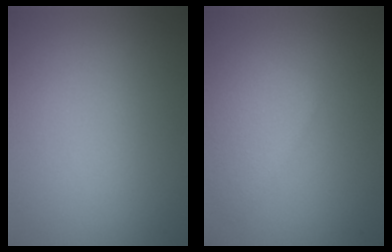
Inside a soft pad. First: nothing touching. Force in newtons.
{"total": 2.6, "press": 2.6, "slide": 0.1}